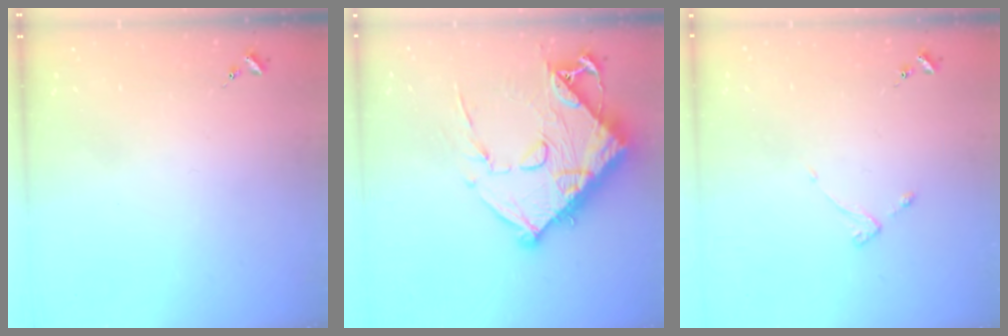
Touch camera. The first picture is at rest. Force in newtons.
{"total": 17.9, "press": 17.8, "slide": 2.0}
{"total": 2.6, "press": 2.6, "slide": 0.5}